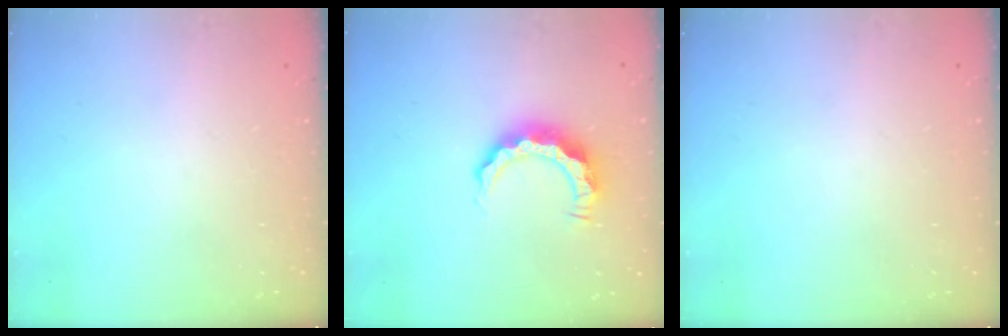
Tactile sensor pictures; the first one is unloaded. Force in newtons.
{"total": 8.0, "press": 8.0, "slide": 0.1}
{"total": 0.0}